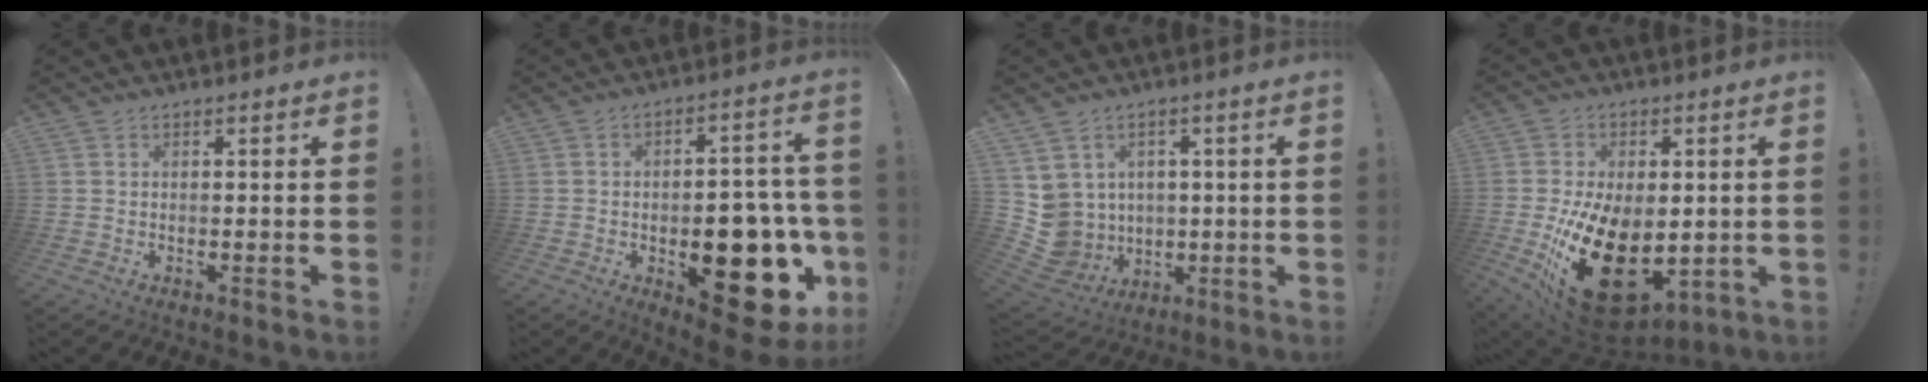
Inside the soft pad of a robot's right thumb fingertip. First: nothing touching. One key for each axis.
{"total": 21.1, "fx": -6.1, "fy": 10.6, "fz": 17.2, "tx": -0.191, "ty": 0.030, "tz": -0.072}
{"total": 9.3, "fx": 1.4, "fy": 8.9, "fz": 2.4, "tx": -0.078, "ty": -0.012, "tz": 0.036}
{"total": 24.2, "fx": -6.6, "fy": 14.7, "fz": 18.0, "tx": -0.312, "ty": 0.024, "tz": -0.089}